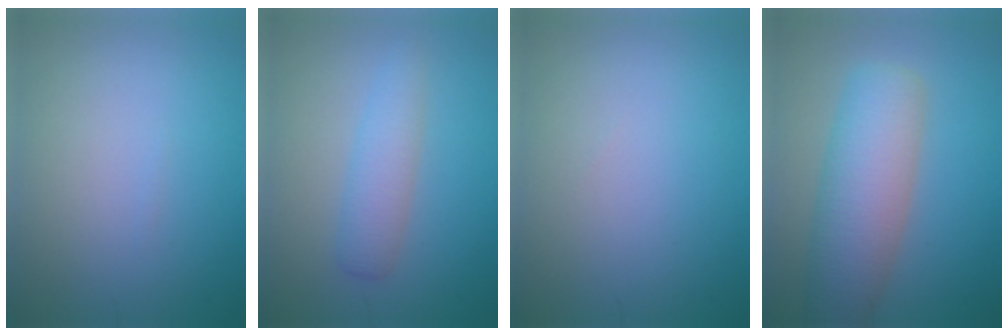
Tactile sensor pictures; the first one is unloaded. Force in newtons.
{"total": 2.8, "press": 2.8, "slide": 0.1}
{"total": 0.0}
{"total": 7.3, "press": 7.3, "slide": 0.6}